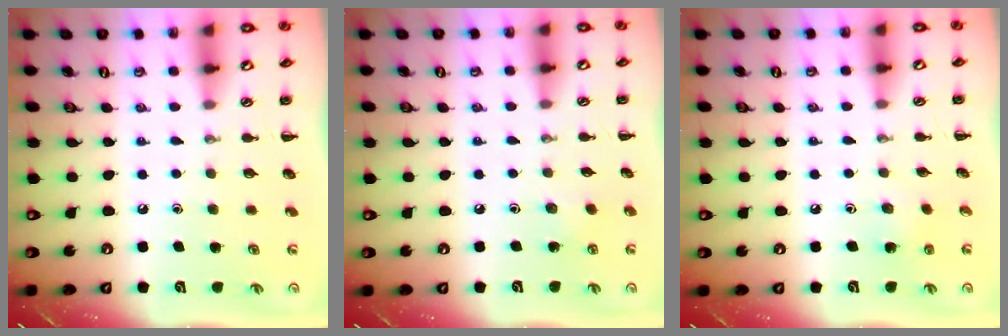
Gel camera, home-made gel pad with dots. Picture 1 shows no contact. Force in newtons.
{"total": 2.9, "press": 2.7, "slide": 0.8}
{"total": 3.6, "press": 3.4, "slide": 1.1}